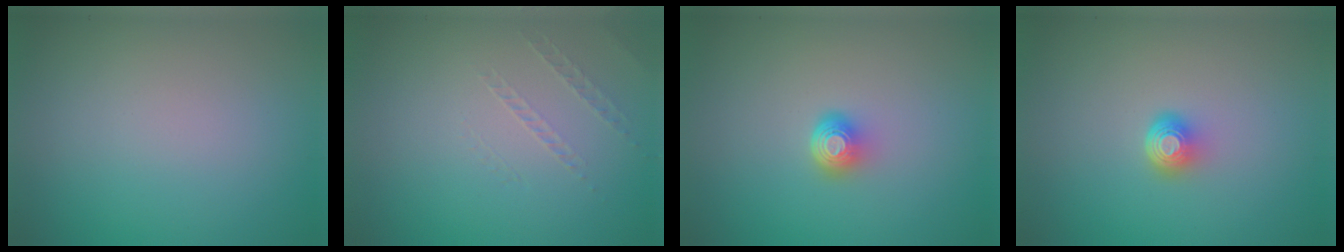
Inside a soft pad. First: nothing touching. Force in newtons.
{"total": 0.9, "press": 0.1, "slide": 0.9}
{"total": 2.1, "press": 1.4, "slide": 1.6}
{"total": 2.1, "press": 1.4, "slide": 1.6}